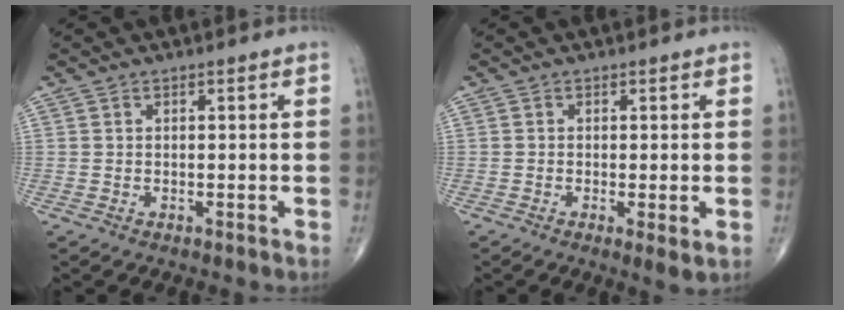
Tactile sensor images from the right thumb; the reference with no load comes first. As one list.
[{"total": 2.7, "force": [-0.6, 0.6, 2.6], "torque": [-0.051, -0.012, -0.013]}]